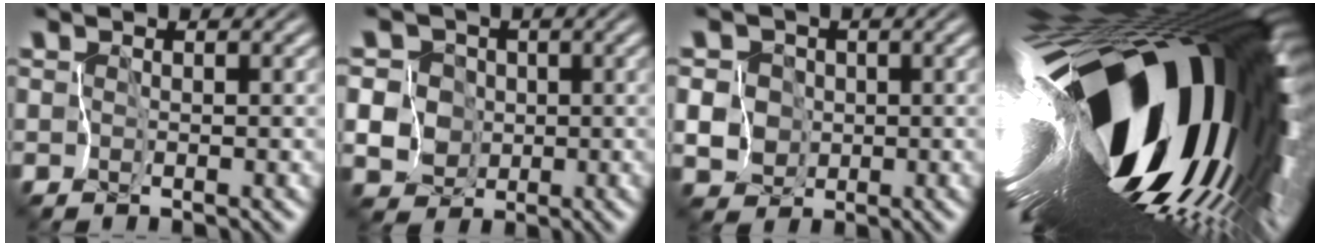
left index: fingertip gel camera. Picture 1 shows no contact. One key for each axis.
{"total": 8.9, "fx": -0.1, "fy": 8.3, "fz": 3.0, "tx": -0.091, "ty": 0.022, "tz": -0.011}
{"total": 7.2, "fx": -0.3, "fy": 6.8, "fz": 2.3, "tx": -0.072, "ty": 0.016, "tz": -0.017}
{"total": 21.3, "fx": -0.3, "fy": 9.0, "fz": 19.3, "tx": -0.340, "ty": -0.061, "tz": -0.013}